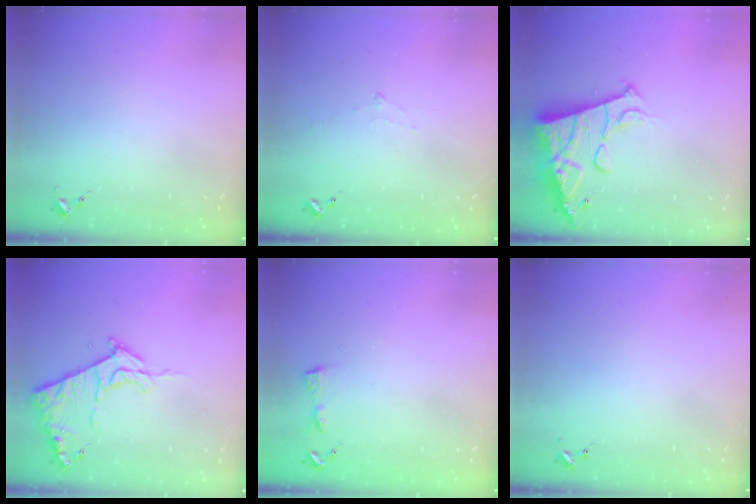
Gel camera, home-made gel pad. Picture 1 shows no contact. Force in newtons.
{"total": 6.7, "press": 6.7, "slide": 0.7}
{"total": 16.0, "press": 15.9, "slide": 1.8}
{"total": 12.0, "press": 12.0, "slide": 1.2}
{"total": 3.2, "press": 3.1, "slide": 0.3}
{"total": 0.0}